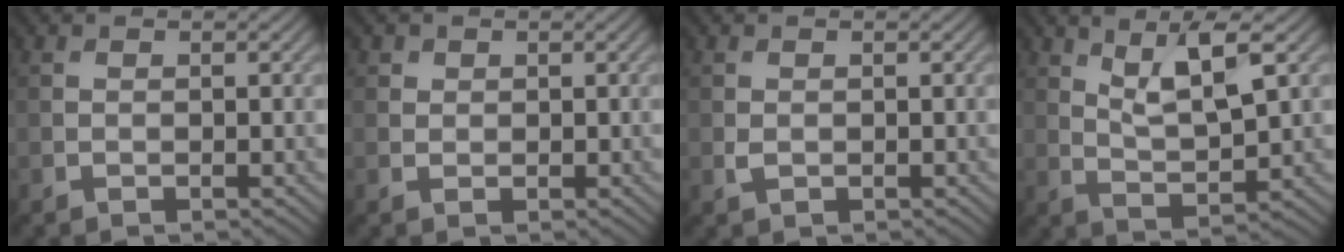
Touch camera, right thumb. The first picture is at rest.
{"total": 1.4, "force": [0.7, 1.1, 0.3], "torque": [-0.001, -0.002, 0.009]}
{"total": 0.8, "force": [0.0, 0.6, 0.5], "torque": [-0.013, -0.003, 0.002]}
{"total": 7.1, "force": [3.6, 1.9, 5.8], "torque": [-0.107, -0.006, 0.073]}